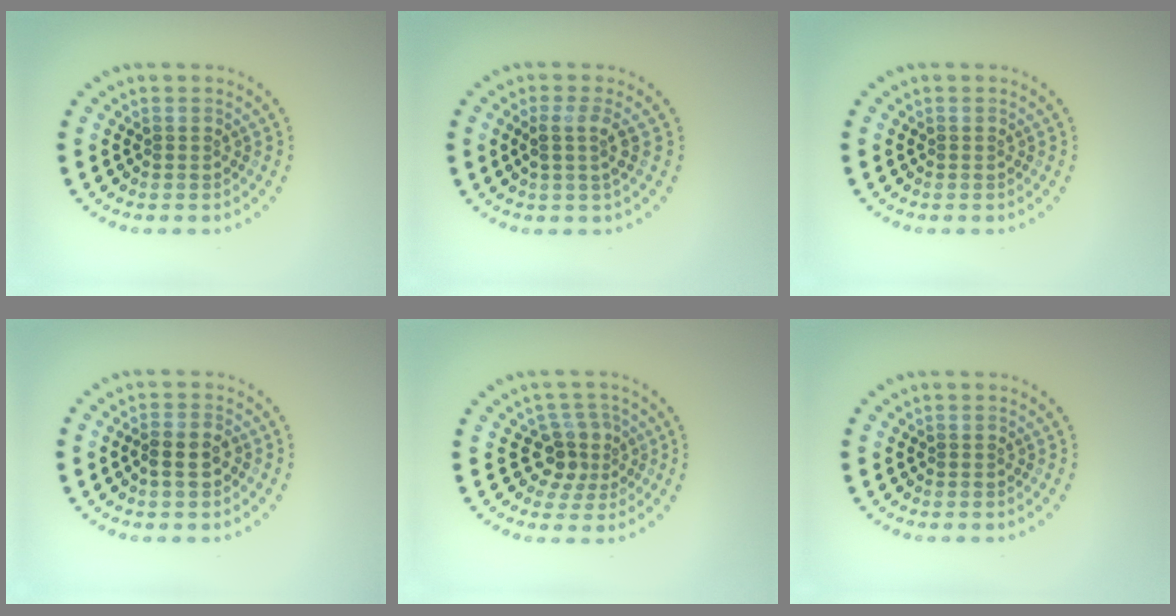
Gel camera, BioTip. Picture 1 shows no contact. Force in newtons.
{"total": 1.9, "press": 1.4, "slide": 1.3}
{"total": 0.0}
{"total": 2.2, "press": 2.1, "slide": 0.6}
{"total": 2.9, "press": 2.4, "slide": 1.6}
{"total": 0.0}